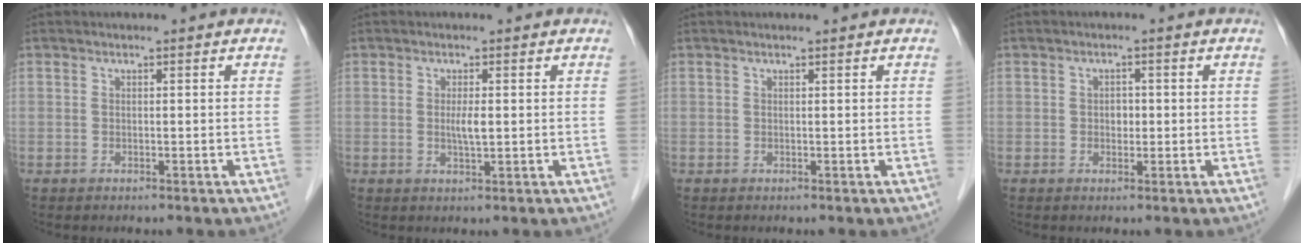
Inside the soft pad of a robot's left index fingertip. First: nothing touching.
{"total": 2.1, "force": [0.2, 0.2, 2.1], "torque": [-0.041, -0.003, 0.003]}
{"total": 0.7, "force": [0.6, -0.1, 0.3], "torque": [-0.007, 0.002, 0.013]}
{"total": 1.5, "force": [0.0, 1.1, 1.0], "torque": [-0.014, 0.002, 0.000]}